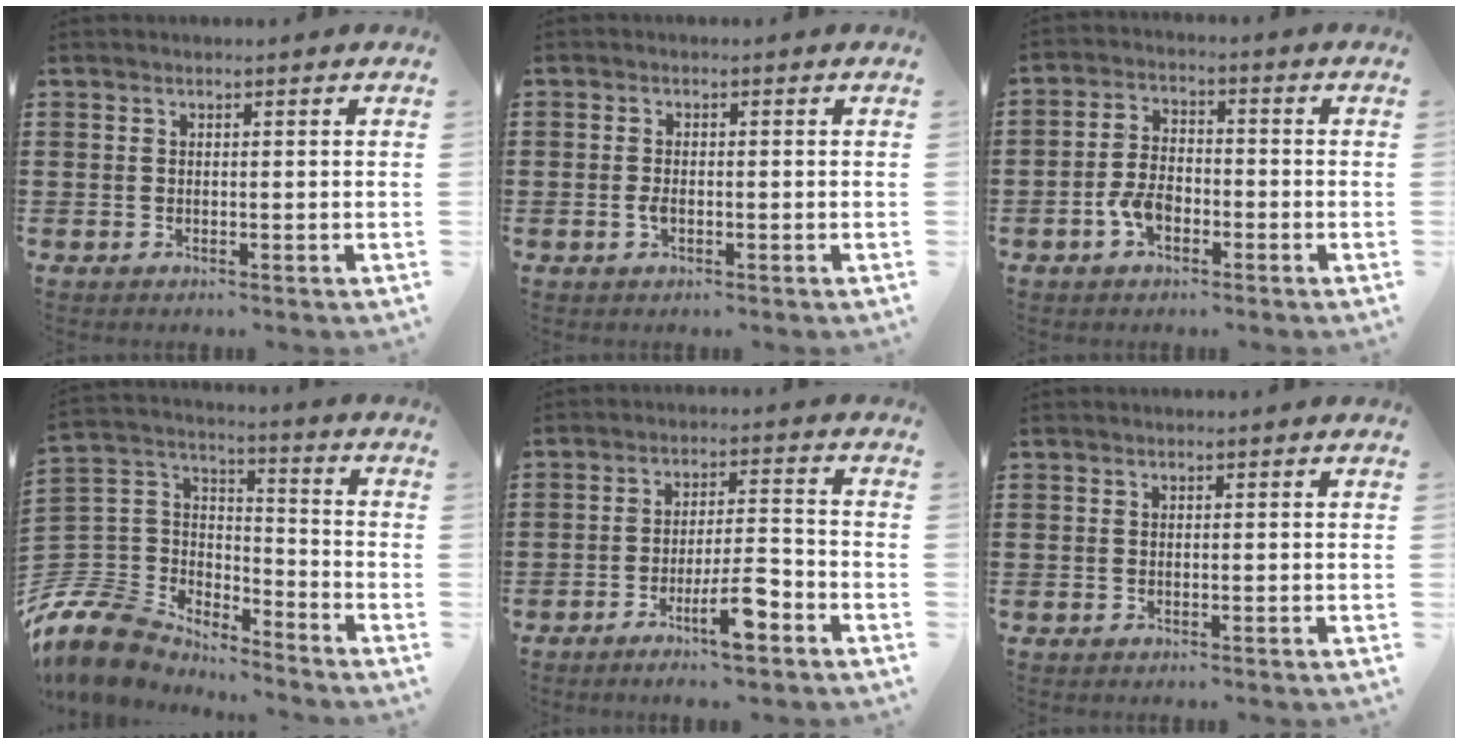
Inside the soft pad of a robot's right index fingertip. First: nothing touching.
{"total": 1.5, "force": [-0.5, 0.9, 1.2], "torque": [-0.030, -0.003, -0.011]}
{"total": 5.0, "force": [-2.2, 2.9, 3.5], "torque": [-0.087, 0.001, -0.047]}
{"total": 9.8, "force": [-8.1, 5.0, 2.3], "torque": [-0.101, 0.000, -0.167]}
{"total": 8.4, "force": [-4.5, 1.5, 6.9], "torque": [-0.119, 0.004, -0.078]}
{"total": 0.0}